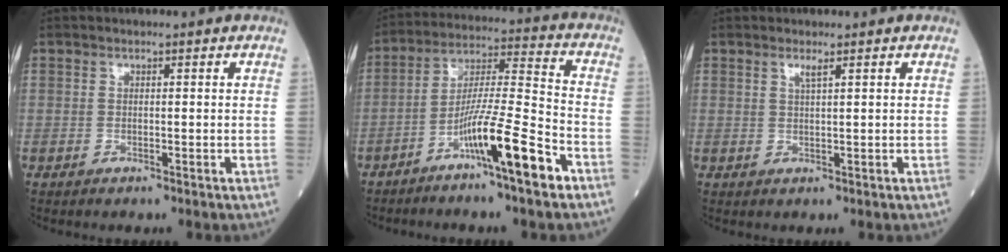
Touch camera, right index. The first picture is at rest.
{"total": 12.2, "force": [-6.7, -0.4, 10.1], "torque": [-0.176, -0.004, -0.124]}
{"total": 1.2, "force": [0.8, -0.2, 0.9], "torque": [-0.021, -0.004, 0.016]}